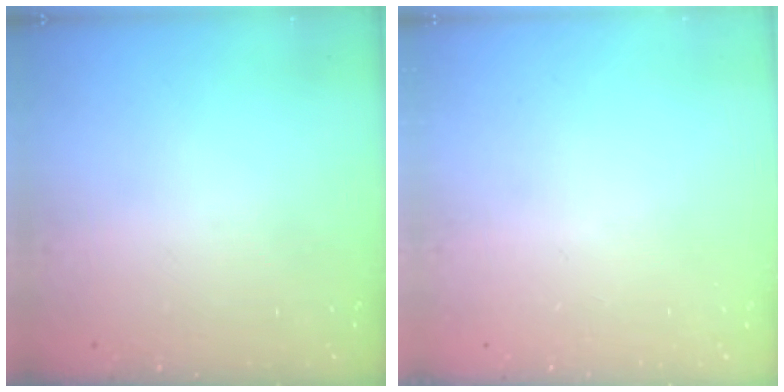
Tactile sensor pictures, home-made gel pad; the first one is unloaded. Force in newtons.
{"total": 0.0}